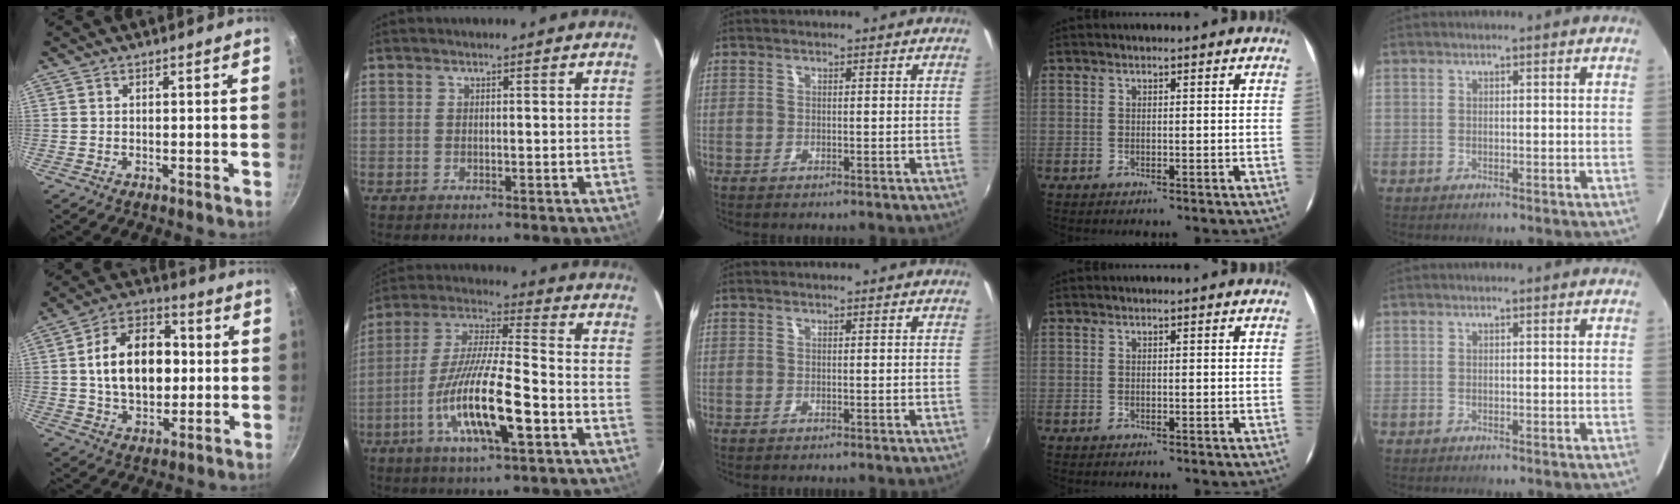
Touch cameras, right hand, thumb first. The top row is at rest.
{"thumb": {"total": 16.7, "force": [1.2, 11.0, 12.4], "torque": [-0.169, 0.020, 0.013]}, "index": {"total": 16.4, "force": [-6.1, 2.7, 15.0], "torque": [-0.299, -0.015, -0.118]}}